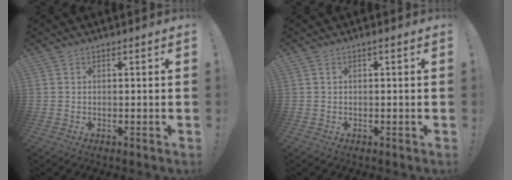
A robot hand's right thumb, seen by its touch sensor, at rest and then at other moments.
{"total": 0.8, "force": [-0.2, 0.0, 0.8], "torque": [-0.018, 0.001, -0.002]}